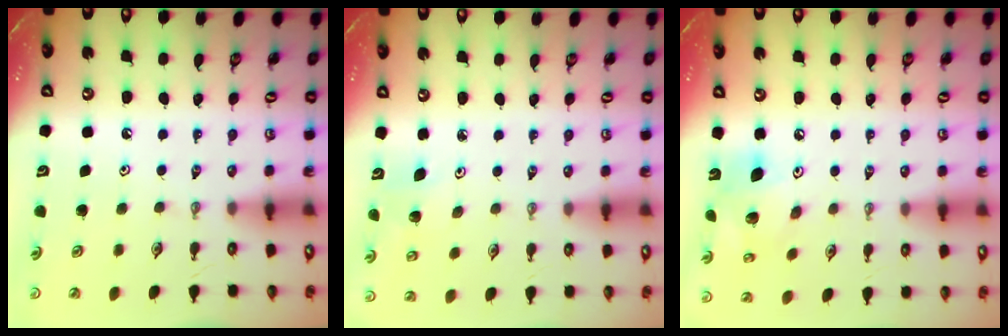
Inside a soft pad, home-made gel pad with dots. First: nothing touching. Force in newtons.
{"total": 4.9, "press": 4.8, "slide": 0.9}
{"total": 12.6, "press": 12.5, "slide": 2.2}